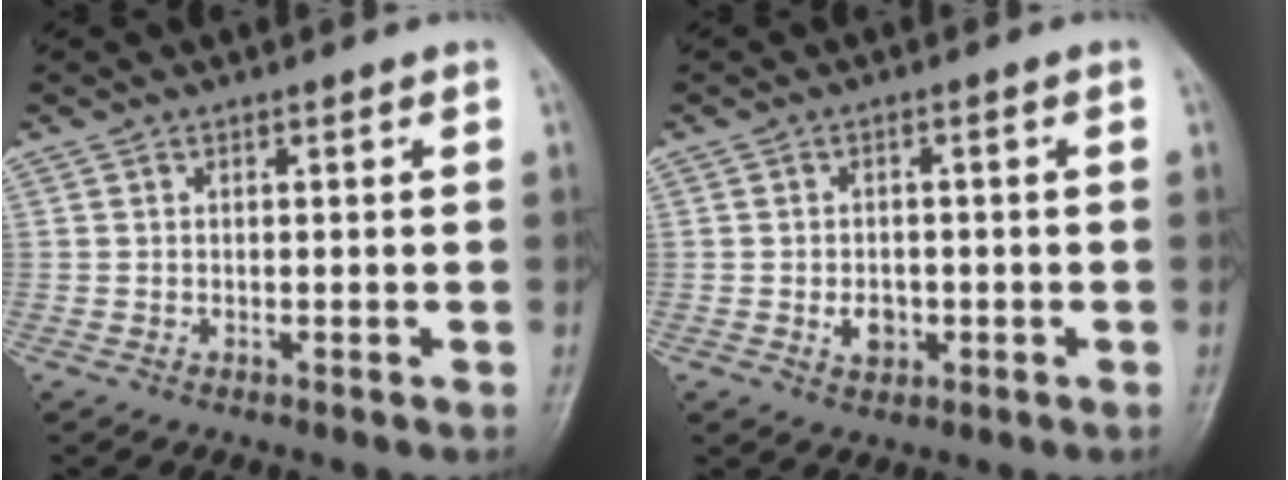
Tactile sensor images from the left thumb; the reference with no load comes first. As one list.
[{"total": 3.4, "force": [-1.0, 2.7, 1.9], "torque": [-0.018, 0.005, -0.014]}]